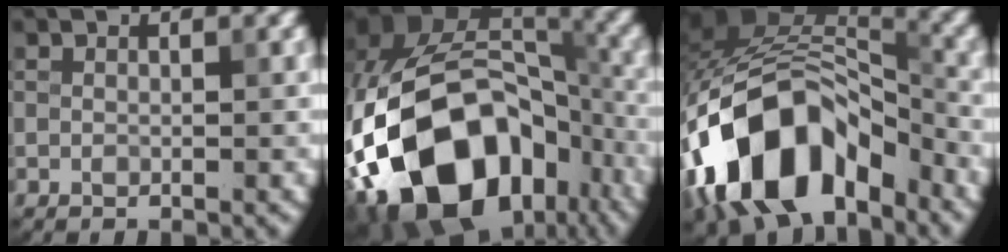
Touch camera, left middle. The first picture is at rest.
{"total": 19.7, "force": [-8.2, 13.1, 12.3], "torque": [-0.238, -0.011, -0.136]}
{"total": 14.4, "force": [-6.4, 8.6, 9.6], "torque": [-0.175, 0.016, -0.127]}